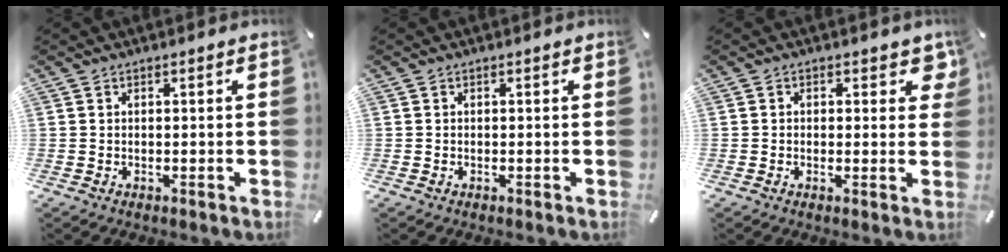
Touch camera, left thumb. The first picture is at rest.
{"total": 0.0}
{"total": 3.5, "force": [1.3, 2.4, 2.3], "torque": [-0.007, -0.005, 0.015]}